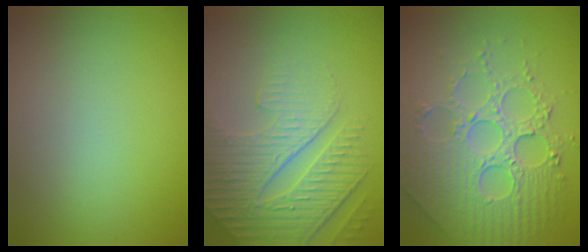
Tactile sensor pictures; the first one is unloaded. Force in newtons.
{"total": 4.8, "press": 4.6, "slide": 1.6}
{"total": 8.1, "press": 6.0, "slide": 5.5}